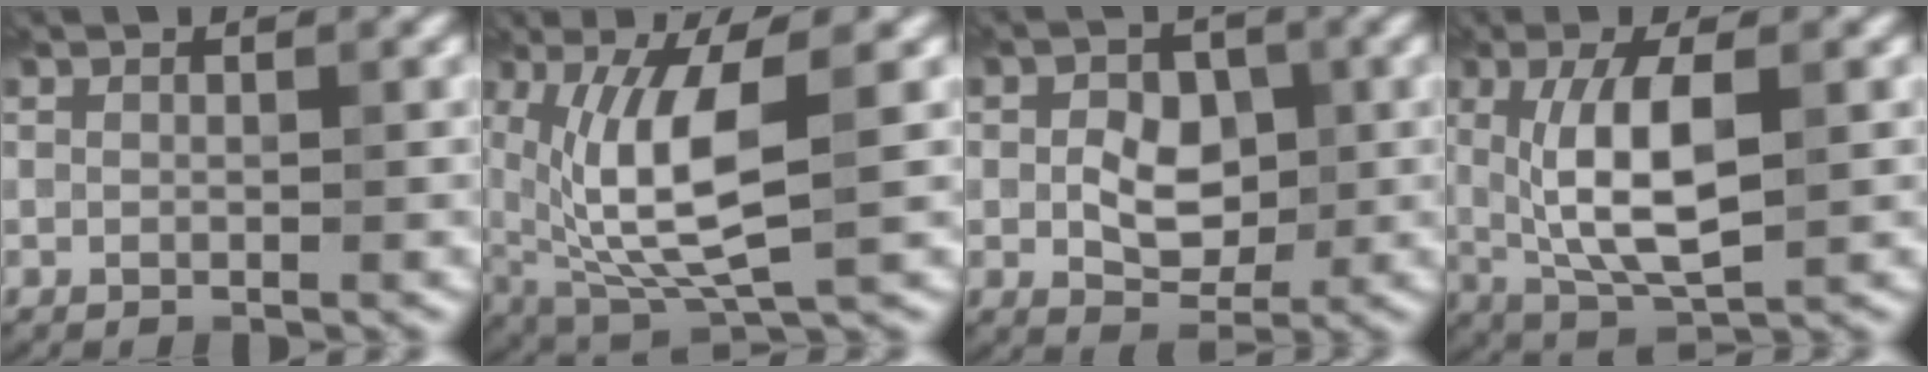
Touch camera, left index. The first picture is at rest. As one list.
[{"total": 8.3, "force": [0.9, 2.5, 7.8], "torque": [-0.160, -0.007, 0.023]}, {"total": 4.4, "force": [0.0, 3.1, 3.1], "torque": [-0.051, -0.003, -0.003]}, {"total": 7.3, "force": [0.6, 2.6, 6.8], "torque": [-0.127, -0.007, 0.013]}]